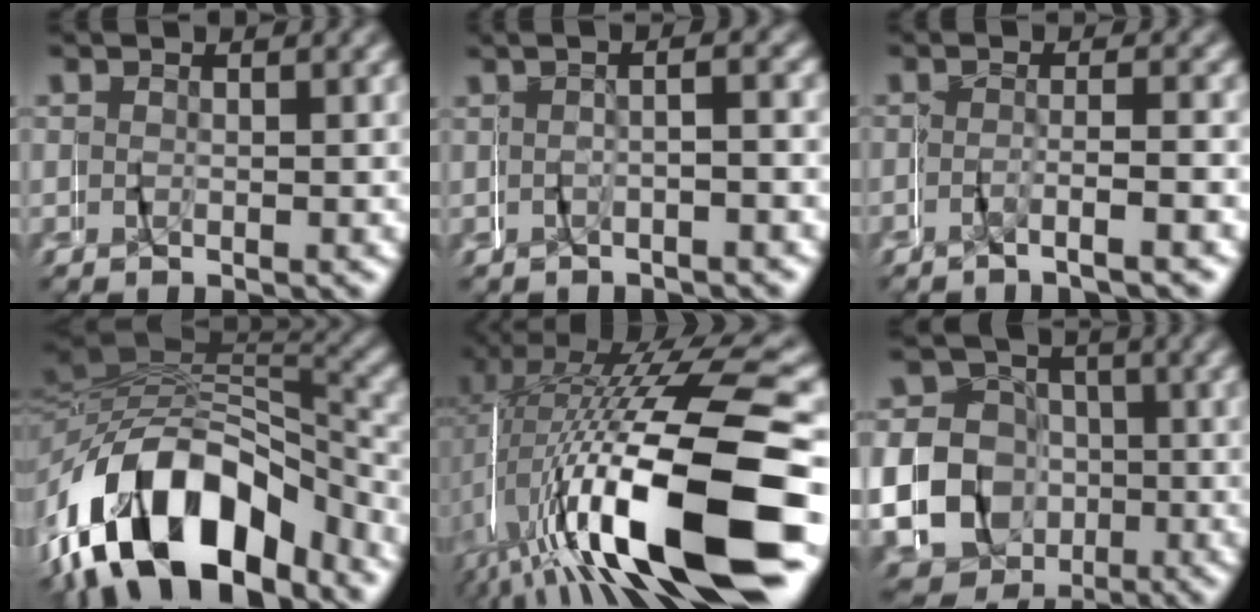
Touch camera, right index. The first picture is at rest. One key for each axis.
{"total": 1.3, "fx": -1.1, "fy": -0.6, "fz": 0.5, "tx": -0.006, "ty": 0.014, "tz": -0.023}
{"total": 2.4, "fx": -2.1, "fy": -0.3, "fz": 1.2, "tx": -0.033, "ty": 0.006, "tz": -0.040}
{"total": 13.7, "fx": -4.6, "fy": 8.4, "fz": 9.8, "tx": -0.204, "ty": -0.016, "tz": -0.061}
{"total": 15.7, "fx": -4.0, "fy": 4.6, "fz": 14.4, "tx": -0.239, "ty": 0.000, "tz": -0.041}
{"total": 17.2, "fx": -3.7, "fy": 16.2, "fz": 4.5, "tx": -0.129, "ty": -0.056, "tz": -0.068}